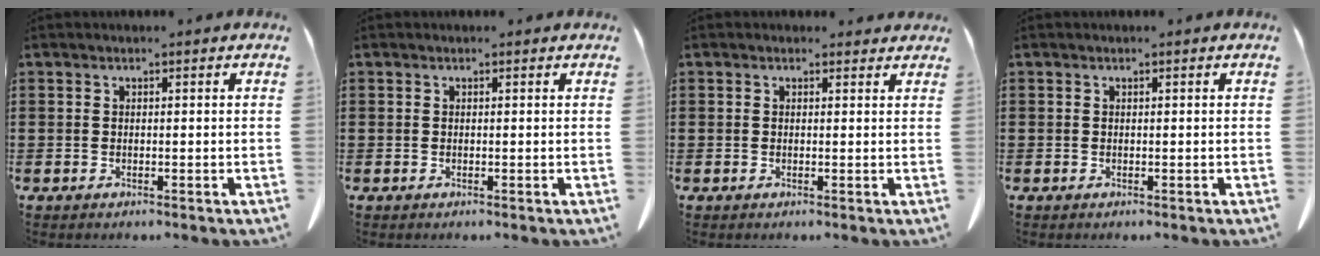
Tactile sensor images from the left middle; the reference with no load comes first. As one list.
[{"total": 0.0}, {"total": 0.8, "force": [0.6, 0.4, 0.2], "torque": [0.001, 0.002, 0.010]}, {"total": 0.0}]